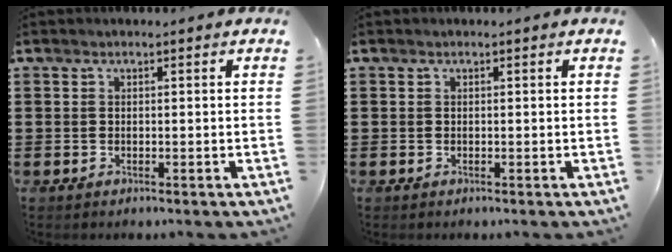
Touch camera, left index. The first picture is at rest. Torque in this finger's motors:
{"motor_torque": [0.00, 0.00, 0.00, 0.00]}